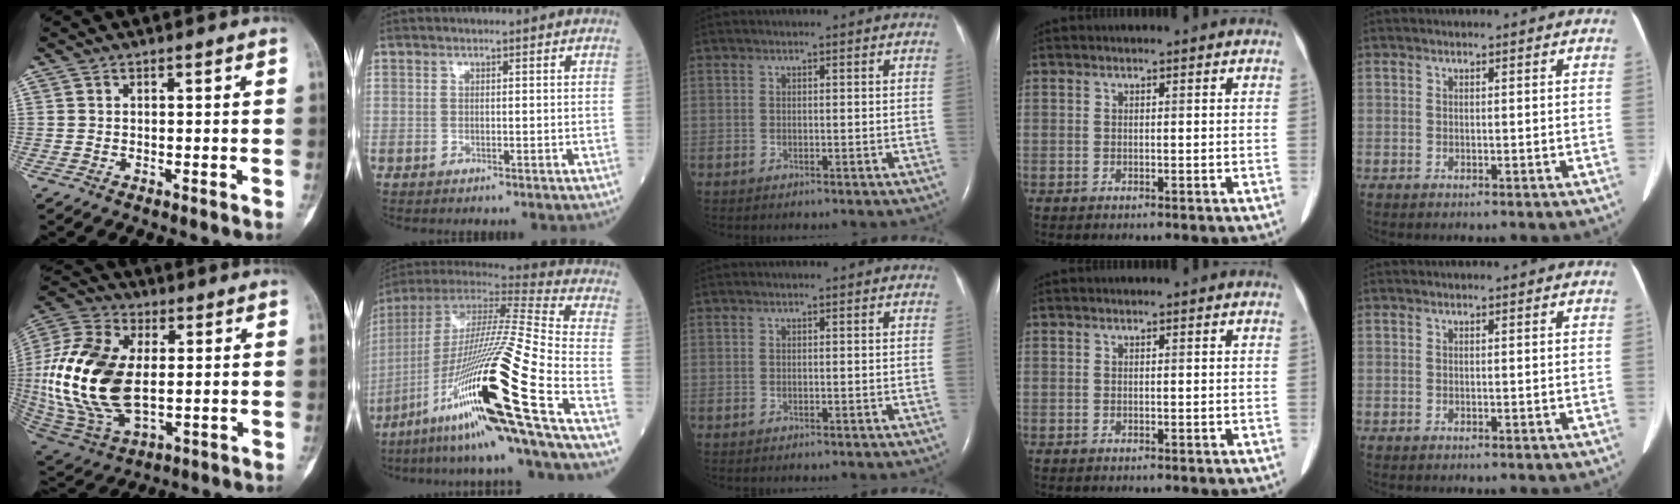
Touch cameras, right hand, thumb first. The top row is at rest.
{"thumb": {"total": 23.2, "force": [0.7, 13.4, 19.0], "torque": [-0.402, -0.007, 0.020]}, "index": {"total": 28.9, "force": [-12.6, -0.8, 26.0], "torque": [-0.473, -0.051, -0.234]}}